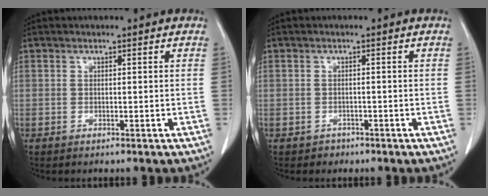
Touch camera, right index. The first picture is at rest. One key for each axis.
{"total": 1.2, "fx": -0.8, "fy": 0.8, "fz": -0.1, "tx": -0.002, "ty": 0.003, "tz": -0.014}